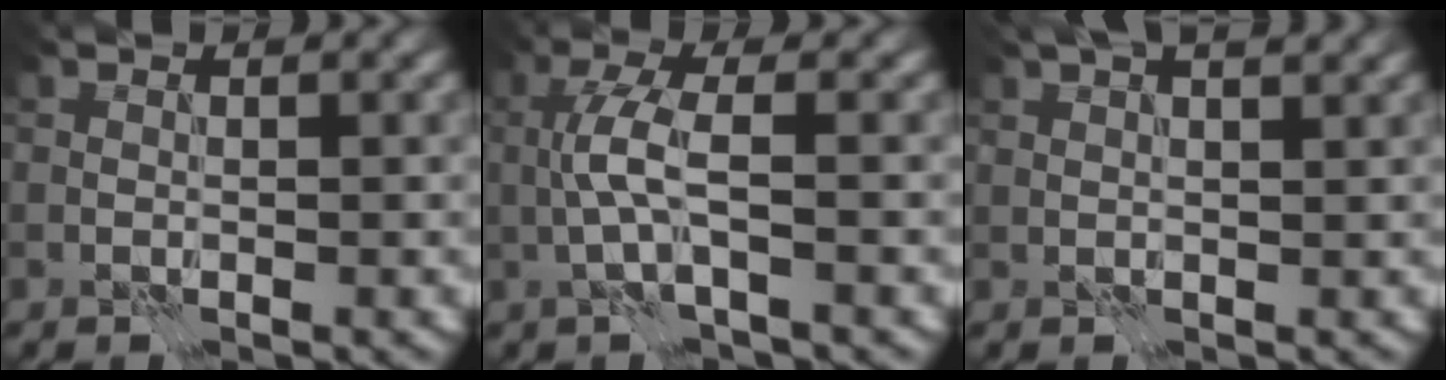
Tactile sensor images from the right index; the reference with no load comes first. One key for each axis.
{"total": 3.4, "fx": -0.1, "fy": 0.6, "fz": 3.4, "tx": -0.072, "ty": 0.003, "tz": -0.005}
{"total": 7.1, "fx": 4.8, "fy": 2.8, "fz": 4.5, "tx": -0.047, "ty": 0.042, "tz": 0.043}